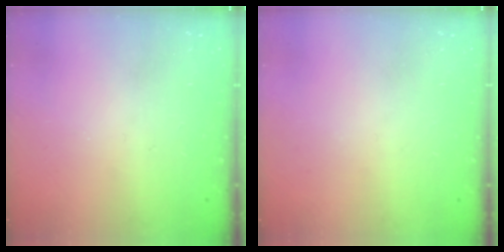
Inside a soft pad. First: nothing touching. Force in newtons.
{"total": 0.0}